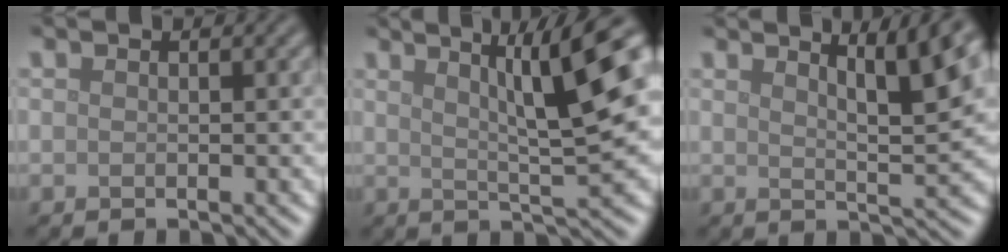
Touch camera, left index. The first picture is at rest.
{"total": 9.7, "force": [3.5, 2.3, 8.8], "torque": [-0.095, 0.029, 0.049]}
{"total": 7.6, "force": [4.2, 1.6, 6.1], "torque": [-0.058, 0.020, 0.055]}